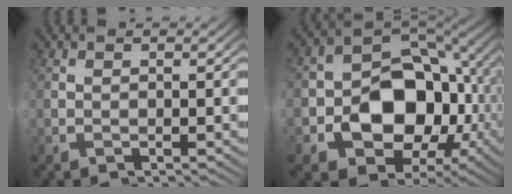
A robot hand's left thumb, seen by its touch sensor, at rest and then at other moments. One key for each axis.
{"total": 13.9, "fx": -1.9, "fy": 8.4, "fz": 10.9, "tx": -0.215, "ty": -0.034, "tz": -0.021}